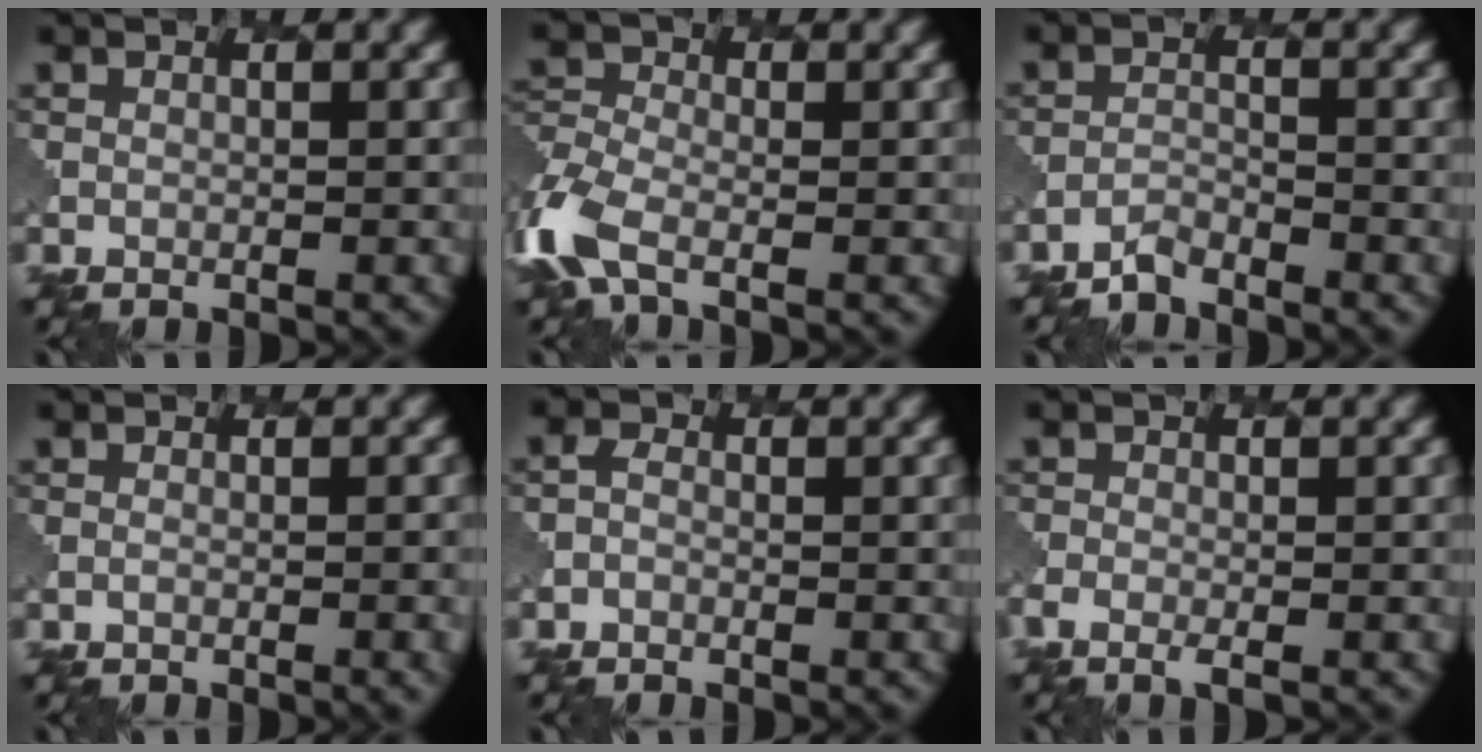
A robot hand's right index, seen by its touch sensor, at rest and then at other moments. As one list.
[{"total": 5.4, "force": [-2.9, 2.6, 3.8], "torque": [-0.103, -0.012, -0.071]}, {"total": 1.5, "force": [-1.5, 0.2, -0.1], "torque": [0.000, 0.001, -0.032]}, {"total": 2.4, "force": [-0.4, 1.1, 2.1], "torque": [-0.005, 0.007, -0.017]}, {"total": 0.8, "force": [-0.5, 0.6, 0.0], "torque": [-0.002, 0.000, -0.013]}, {"total": 1.9, "force": [-1.3, 0.5, 1.3], "torque": [-0.029, -0.009, -0.028]}]